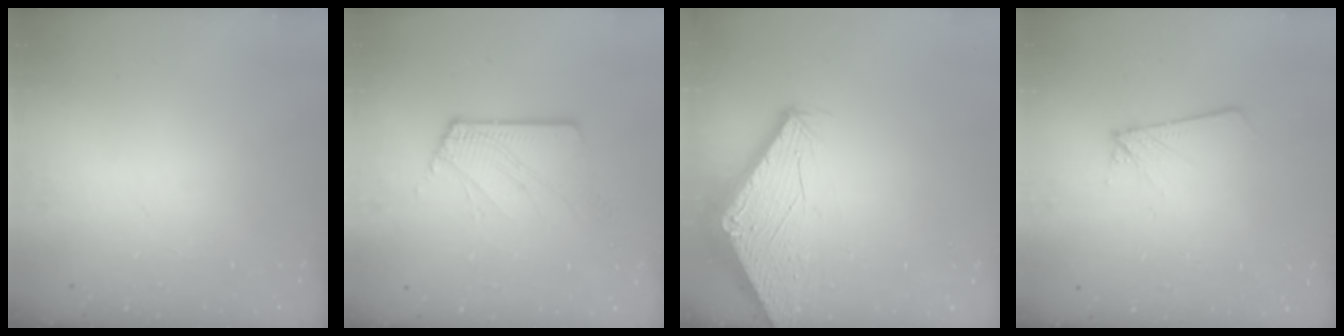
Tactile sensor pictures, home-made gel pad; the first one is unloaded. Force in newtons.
{"total": 6.9, "press": 6.8, "slide": 0.8}
{"total": 2.7, "press": 2.7, "slide": 0.1}
{"total": 1.7, "press": 1.7, "slide": 0.1}